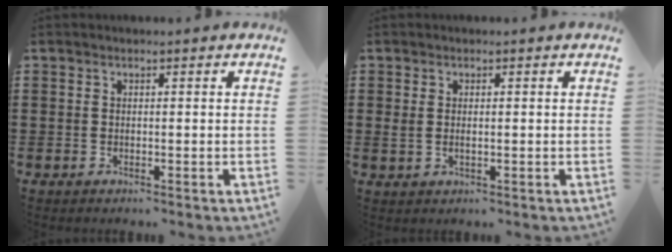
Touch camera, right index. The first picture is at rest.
{"total": 1.4, "force": [0.1, 0.7, 1.2], "torque": [-0.032, 0.001, -0.001]}